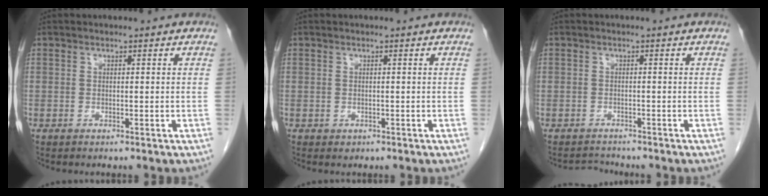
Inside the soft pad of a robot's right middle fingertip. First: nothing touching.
{"total": 0.5, "force": [-0.2, 0.5, 0.1], "torque": [-0.006, 0.002, 0.003]}
{"total": 1.9, "force": [-1.7, 0.3, -0.6], "torque": [0.007, -0.009, -0.029]}